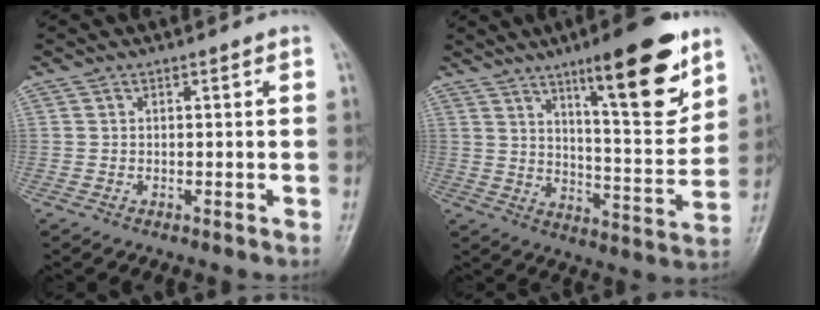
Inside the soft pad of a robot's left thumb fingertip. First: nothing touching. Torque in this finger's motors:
{"motor_torque": [2.67, 2.34, 1.55, -1.22, 0.32]}